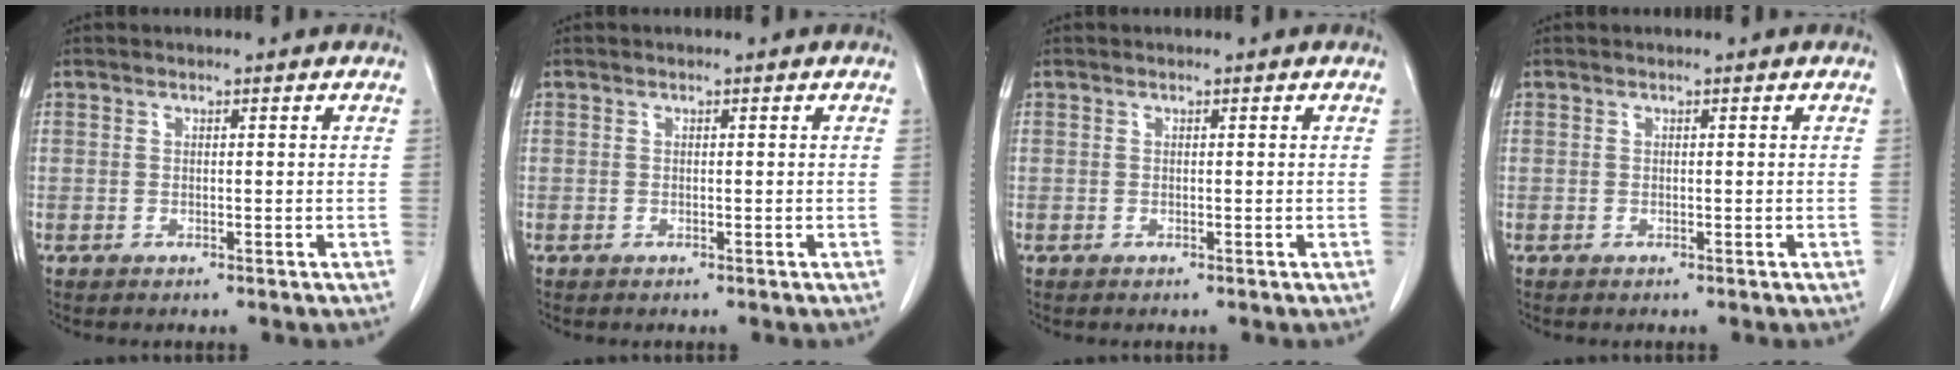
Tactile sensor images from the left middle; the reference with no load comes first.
{"total": 0.0}
{"total": 0.0}
{"total": 0.0}